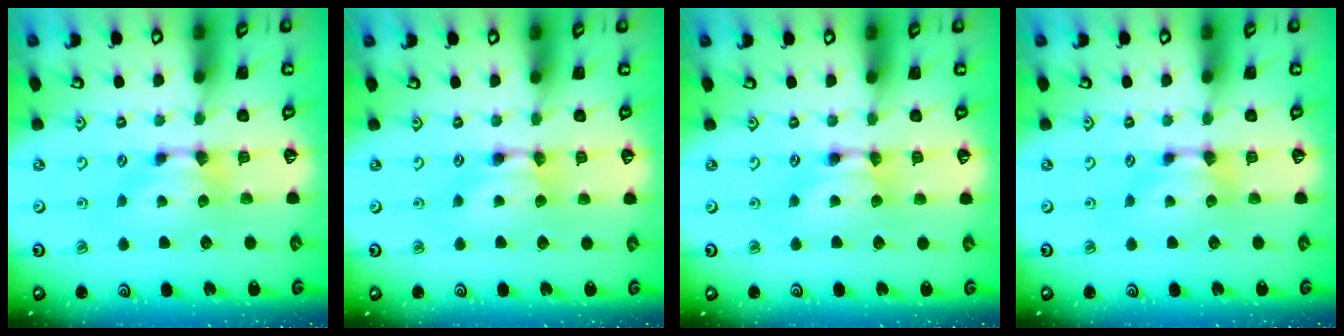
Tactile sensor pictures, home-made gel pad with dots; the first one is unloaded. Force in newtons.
{"total": 1.6, "press": 1.6, "slide": 0.1}
{"total": 1.6, "press": 1.6, "slide": 0.1}
{"total": 0.0}